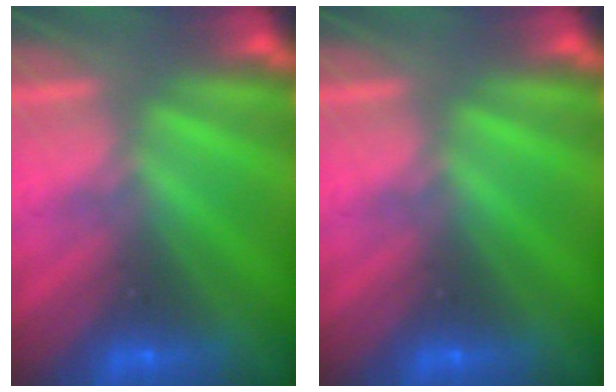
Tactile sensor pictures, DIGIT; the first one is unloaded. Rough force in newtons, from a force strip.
{"total": 0.0}